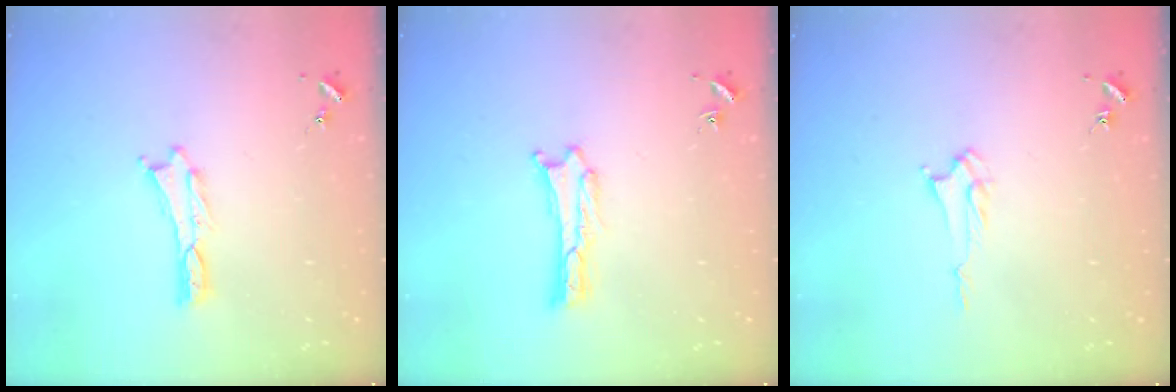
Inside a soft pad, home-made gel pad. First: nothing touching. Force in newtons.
{"total": 0.9, "press": 0.9, "slide": 0.0}
{"total": 2.4, "press": 2.4, "slide": 0.3}